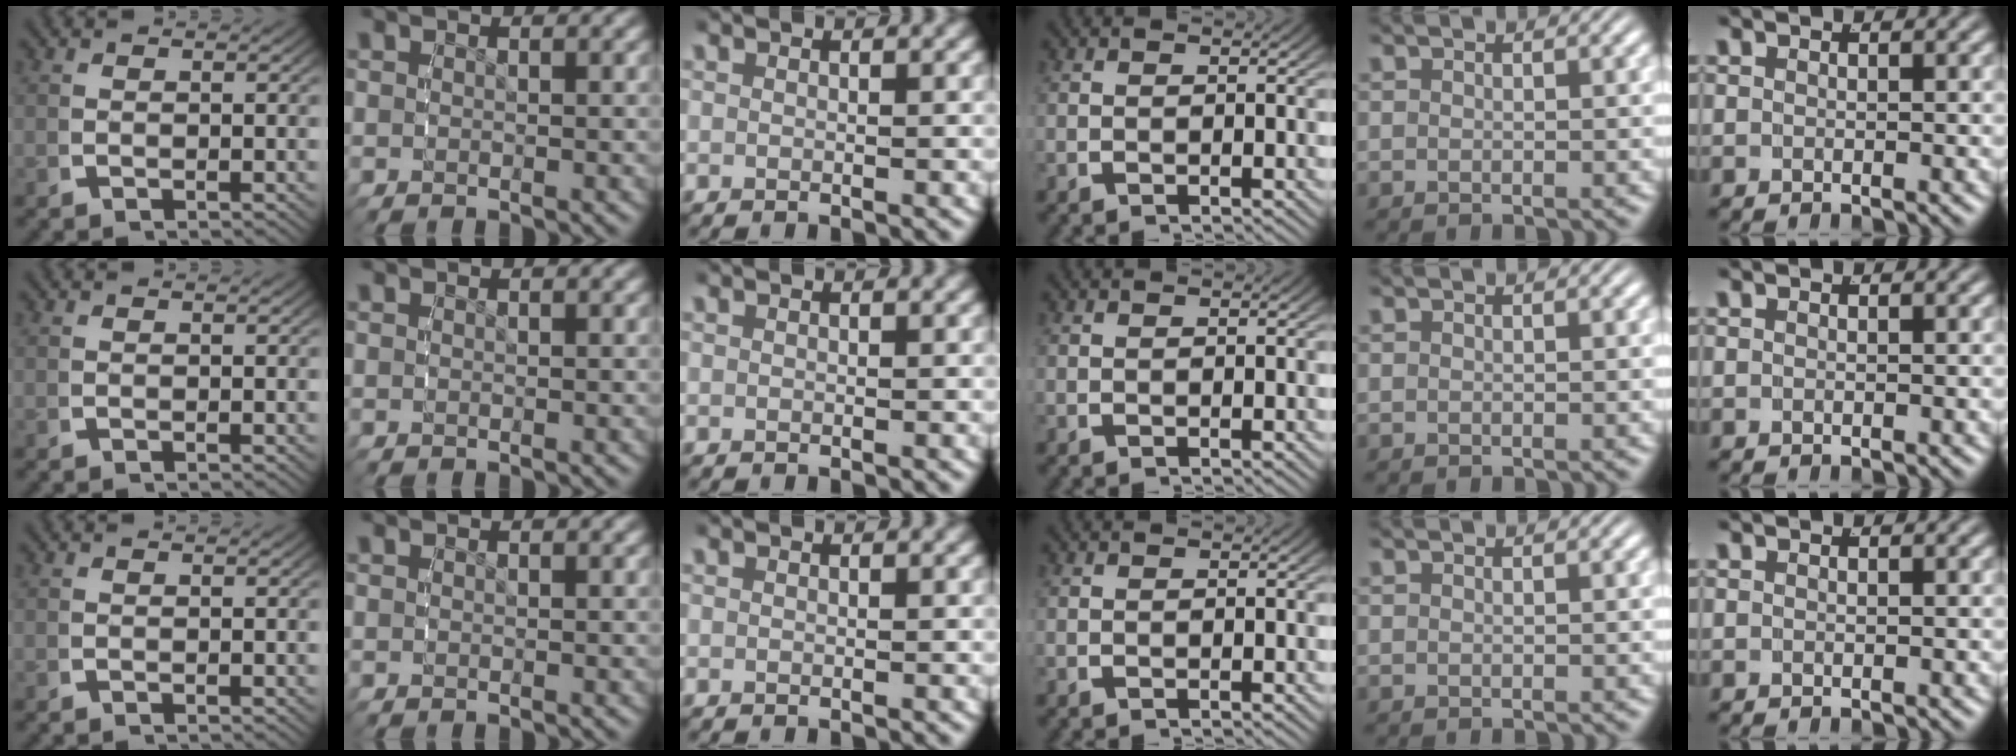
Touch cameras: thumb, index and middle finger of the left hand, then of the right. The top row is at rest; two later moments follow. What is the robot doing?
{"motion": "reach", "object": "backpack"}